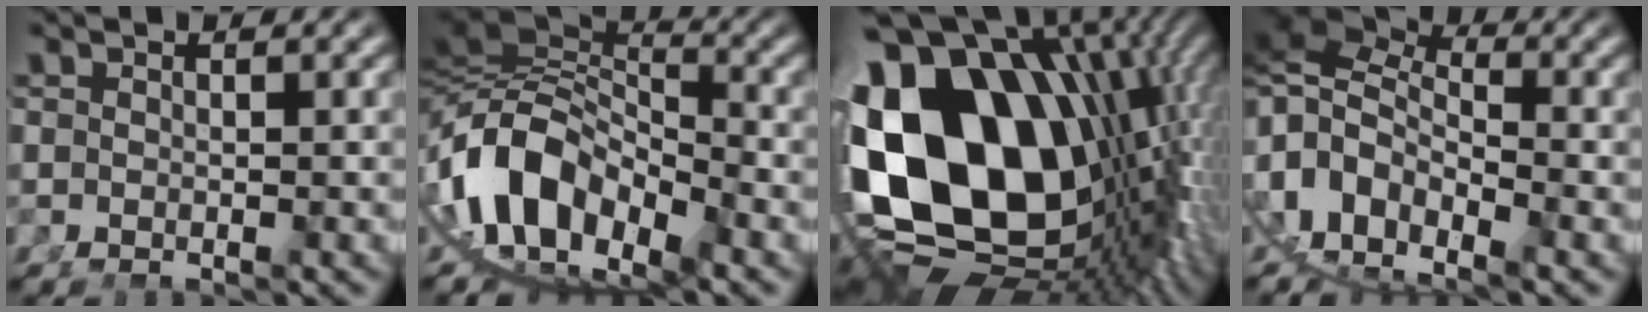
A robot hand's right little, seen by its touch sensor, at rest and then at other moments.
{"total": 16.8, "force": [-2.6, 13.0, 10.2], "torque": [-0.226, -0.052, -0.033]}
{"total": 35.1, "force": [-2.7, 22.6, 26.7], "torque": [-0.440, -0.073, -0.005]}
{"total": 15.2, "force": [-0.6, 13.2, 7.6], "torque": [-0.192, -0.031, -0.015]}